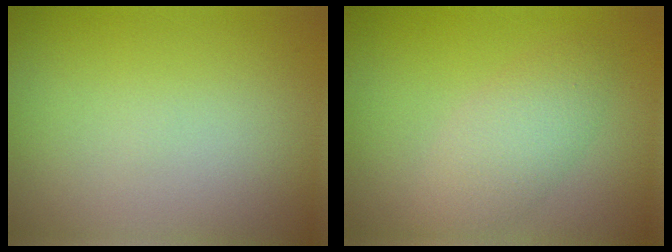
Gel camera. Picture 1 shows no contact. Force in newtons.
{"total": 3.6, "press": 3.5, "slide": 0.2}